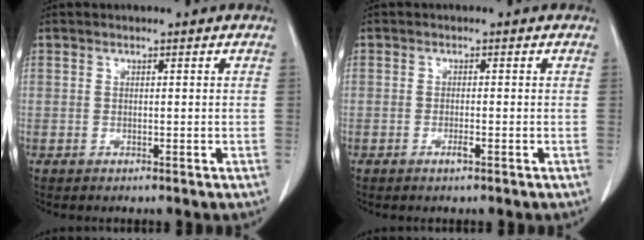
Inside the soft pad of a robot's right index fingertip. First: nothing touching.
{"total": 1.2, "force": [-0.7, 0.1, 1.1], "torque": [-0.021, -0.001, -0.011]}